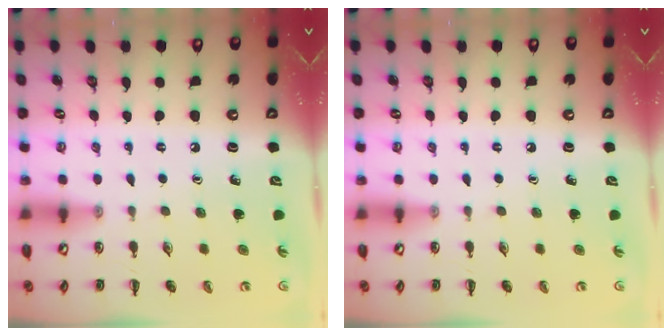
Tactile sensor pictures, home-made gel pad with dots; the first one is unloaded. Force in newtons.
{"total": 0.0}